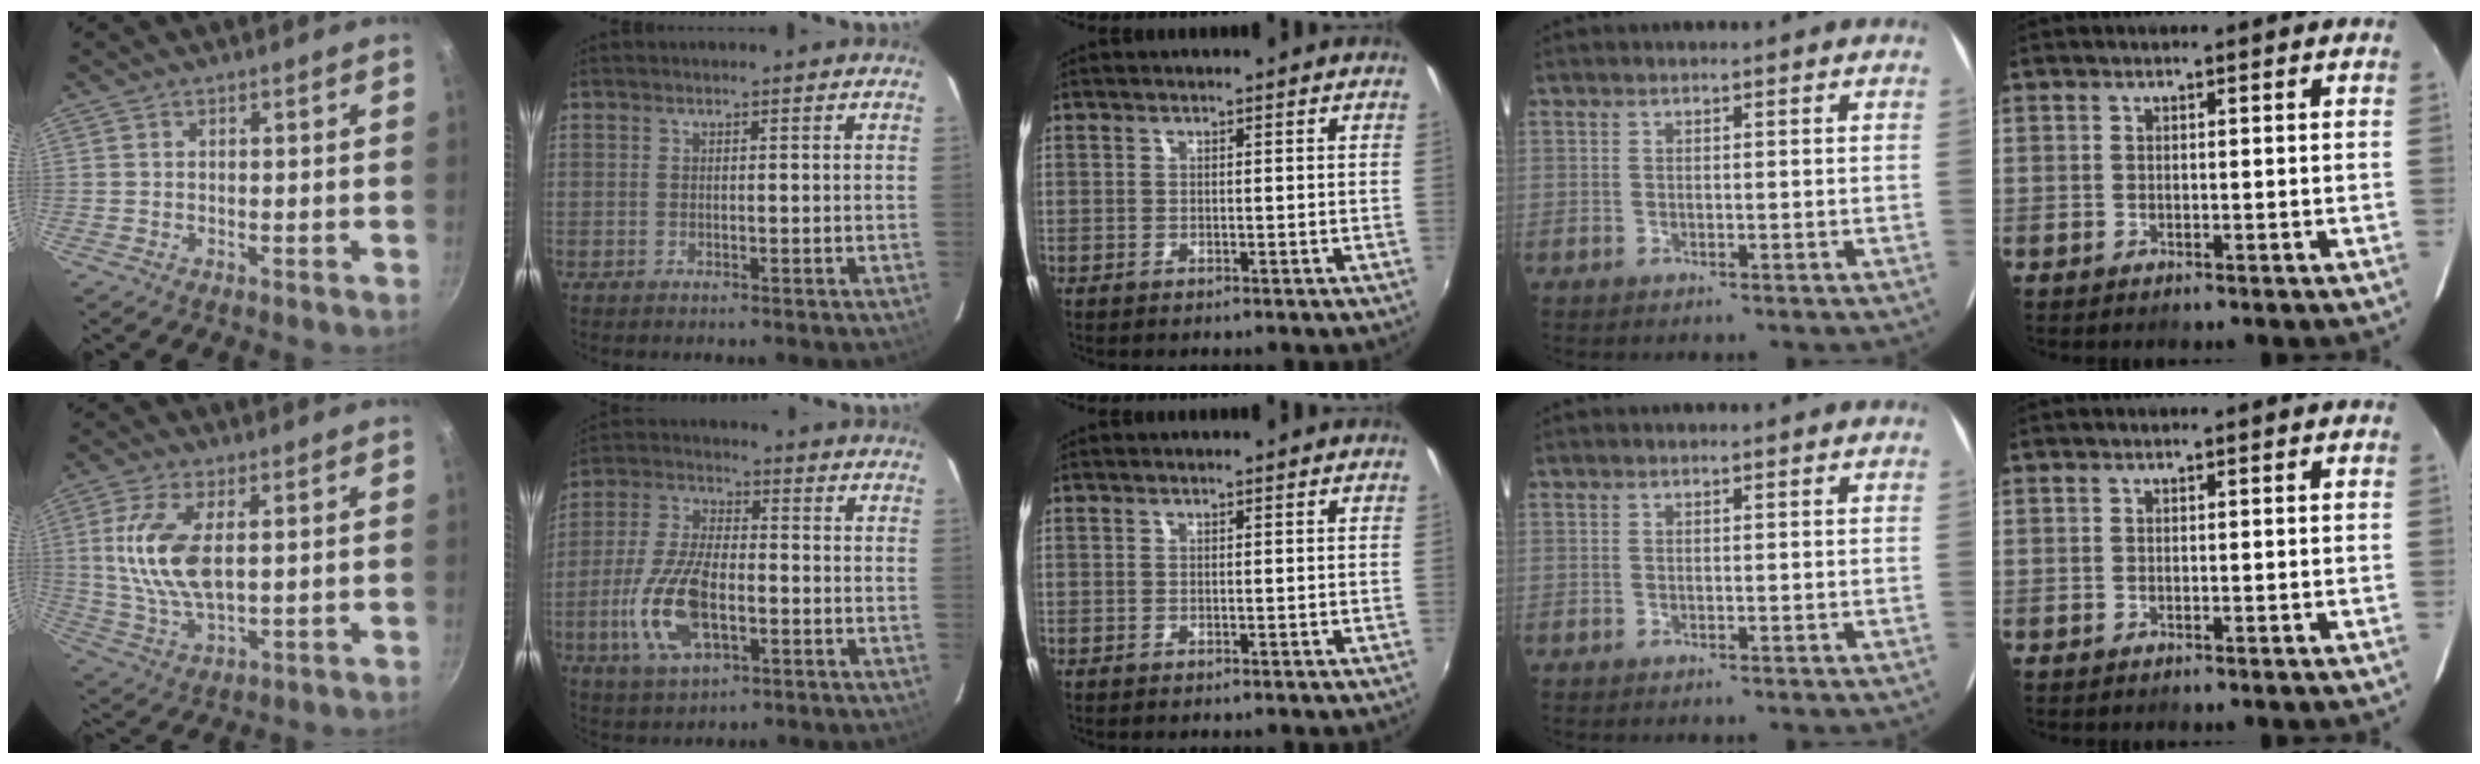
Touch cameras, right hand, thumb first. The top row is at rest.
{"thumb": {"total": 12.1, "force": [2.1, 5.6, 10.5], "torque": [-0.208, -0.008, 0.047]}, "index": {"total": 13.7, "force": [-4.1, 6.2, 11.5], "torque": [-0.250, -0.003, -0.074]}}